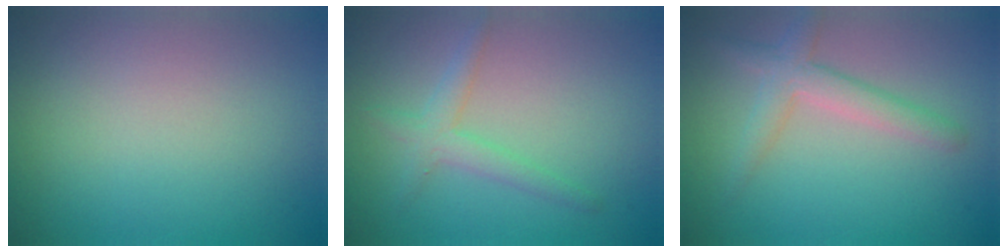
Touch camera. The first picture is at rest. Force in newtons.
{"total": 2.1, "press": 2.1, "slide": 0.1}
{"total": 3.0, "press": 3.0, "slide": 0.1}